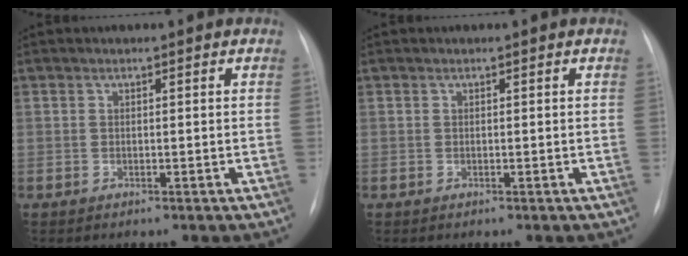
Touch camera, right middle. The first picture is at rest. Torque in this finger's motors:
{"motor_torque": [0.00, -0.01, 0.00, 0.00]}